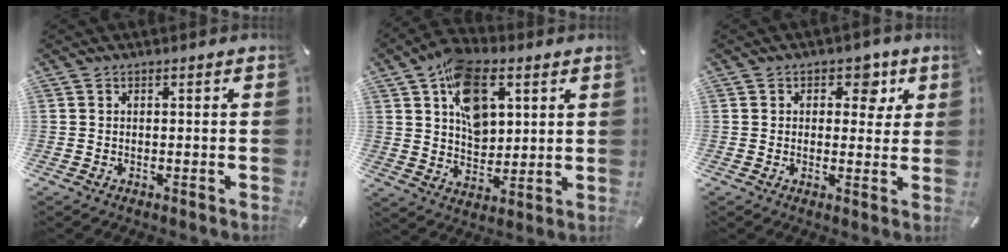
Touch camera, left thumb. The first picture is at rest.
{"total": 13.5, "force": [5.8, 8.9, 8.3], "torque": [-0.139, -0.010, 0.109]}
{"total": 6.4, "force": [2.6, 4.7, 3.5], "torque": [-0.026, -0.008, 0.034]}